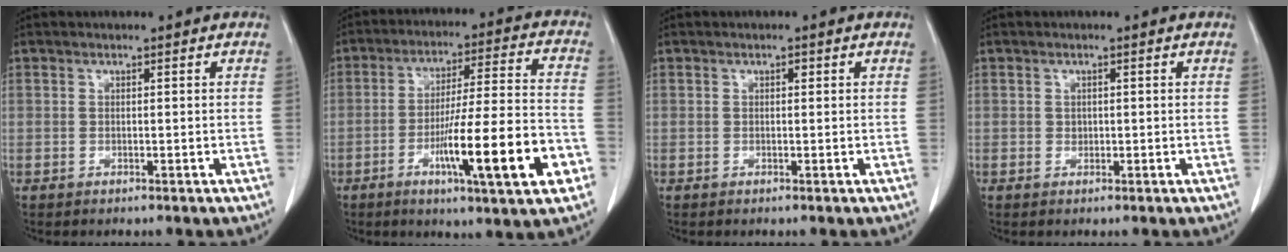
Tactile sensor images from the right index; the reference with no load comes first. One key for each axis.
{"total": 16.5, "fx": -6.2, "fy": 0.9, "fz": 15.3, "tx": -0.244, "ty": -0.007, "tz": -0.092}
{"total": 0.5, "fx": 0.2, "fy": 0.3, "fz": 0.4, "tx": -0.005, "ty": 0.002, "tz": 0.002}
{"total": 0.7, "fx": 0.0, "fy": 0.7, "fz": 0.3, "tx": -0.001, "ty": 0.002, "tz": 0.000}